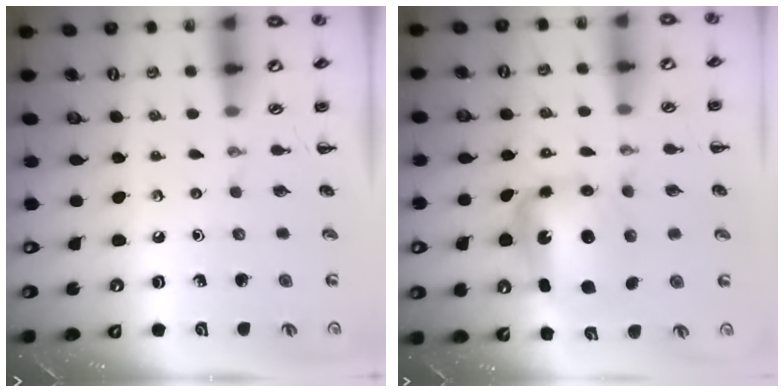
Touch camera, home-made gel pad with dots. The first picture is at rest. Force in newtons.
{"total": 6.7, "press": 6.6, "slide": 1.4}